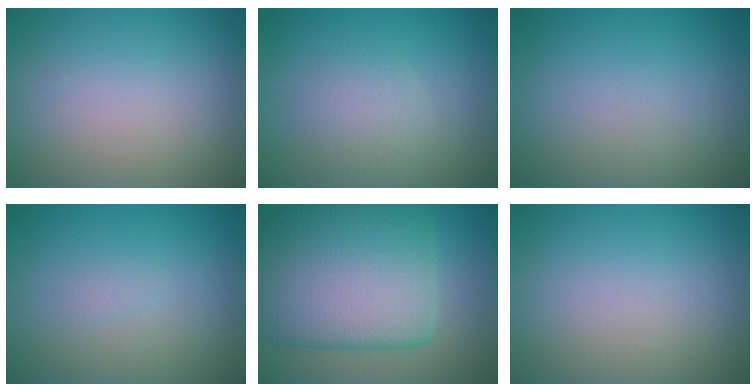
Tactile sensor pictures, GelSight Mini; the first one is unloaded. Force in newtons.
{"total": 2.0, "press": 2.0, "slide": 0.2}
{"total": 0.0}
{"total": 0.5, "press": 0.5, "slide": 0.1}
{"total": 10.3, "press": 10.3, "slide": 0.5}
{"total": 0.0}